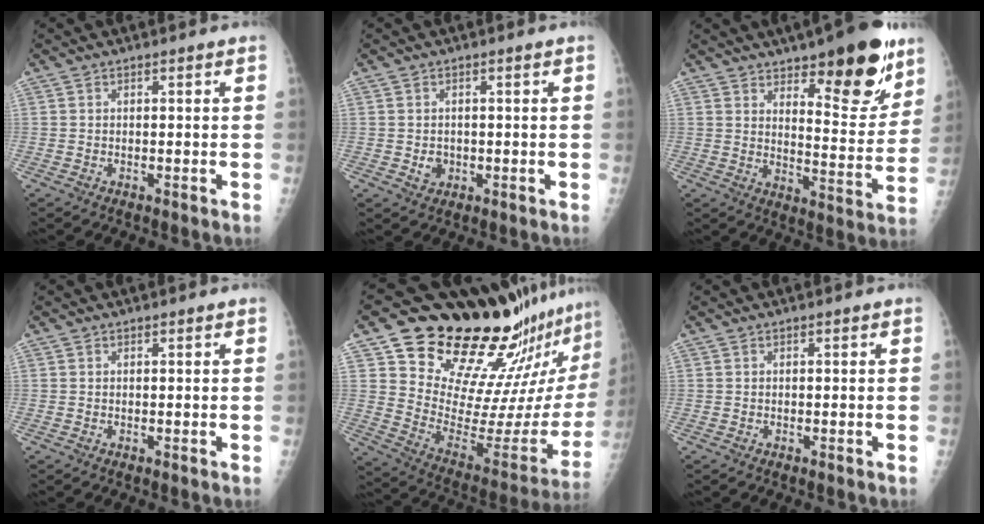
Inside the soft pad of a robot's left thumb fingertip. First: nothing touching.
{"total": 2.0, "force": [-0.3, 1.7, 1.0], "torque": [-0.009, 0.001, 0.001]}
{"total": 16.8, "force": [10.8, 5.8, 11.5], "torque": [-0.104, -0.074, 0.160]}
{"total": 0.0}
{"total": 28.1, "force": [22.6, 8.1, 14.6], "torque": [-0.187, -0.169, 0.333]}
{"total": 0.0}